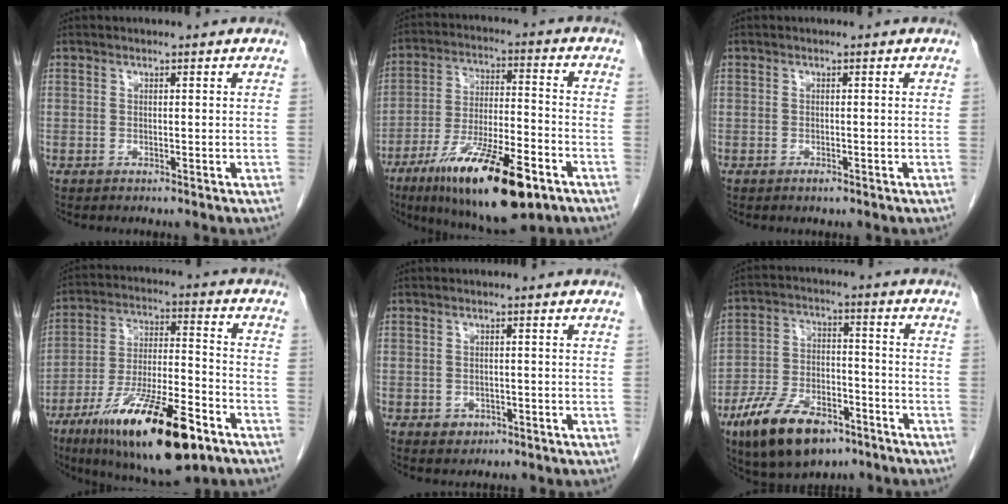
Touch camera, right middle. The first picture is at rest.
{"total": 18.5, "force": [-10.6, 4.1, 14.6], "torque": [-0.245, -0.027, -0.176]}
{"total": 0.7, "force": [-0.5, 0.3, 0.4], "torque": [-0.009, 0.000, -0.006]}
{"total": 20.6, "force": [-11.8, 4.6, 16.2], "torque": [-0.273, -0.027, -0.198]}
{"total": 1.9, "force": [-0.9, 1.6, 0.7], "torque": [-0.009, 0.004, -0.005]}
{"total": 13.8, "force": [-8.7, 6.2, 8.8], "torque": [-0.165, -0.004, -0.148]}